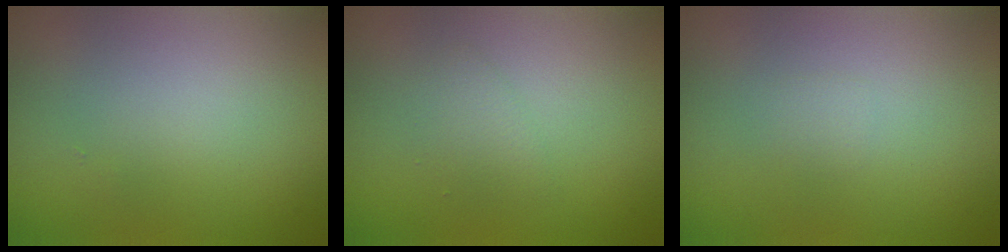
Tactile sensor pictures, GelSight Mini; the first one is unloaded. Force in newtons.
{"total": 1.3, "press": 1.3, "slide": 0.1}
{"total": 0.5, "press": 0.5, "slide": 0.0}